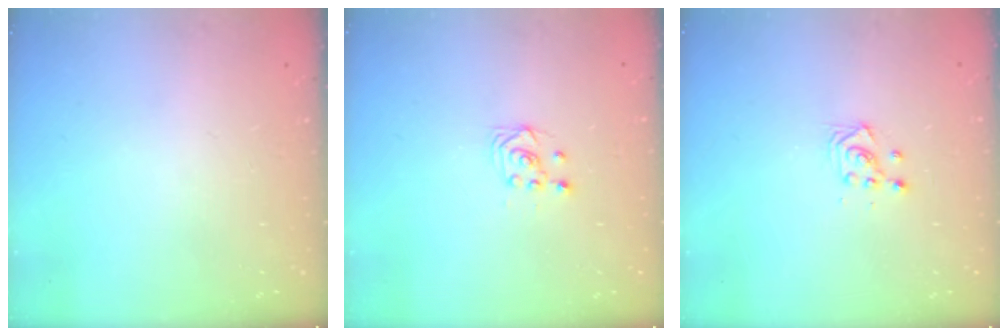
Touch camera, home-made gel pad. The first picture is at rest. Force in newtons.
{"total": 2.5, "press": 2.2, "slide": 1.2}
{"total": 3.0, "press": 2.9, "slide": 0.8}